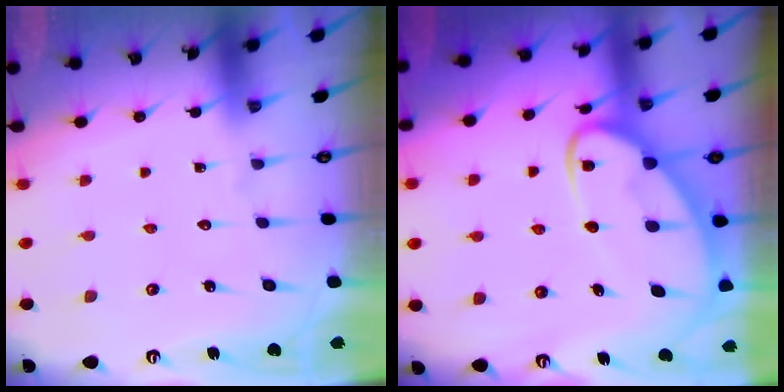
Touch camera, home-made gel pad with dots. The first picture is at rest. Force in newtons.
{"total": 10.1, "press": 10.0, "slide": 1.1}